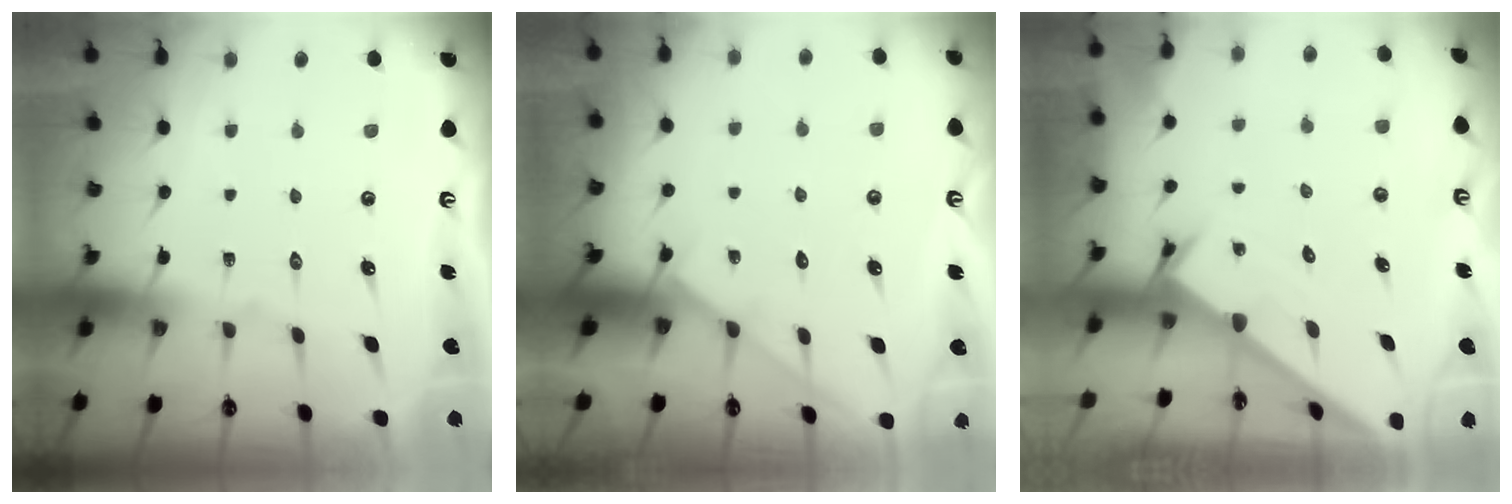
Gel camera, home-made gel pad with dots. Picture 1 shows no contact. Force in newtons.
{"total": 2.6, "press": 2.6, "slide": 0.3}
{"total": 1.7, "press": 1.7, "slide": 0.1}